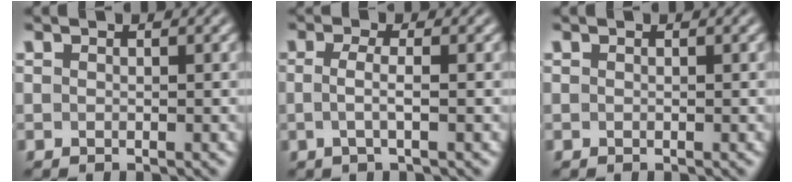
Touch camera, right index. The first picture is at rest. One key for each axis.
{"total": 2.0, "fx": -0.5, "fy": -0.3, "fz": 1.9, "tx": -0.040, "ty": -0.008, "tz": -0.005}
{"total": 0.0}